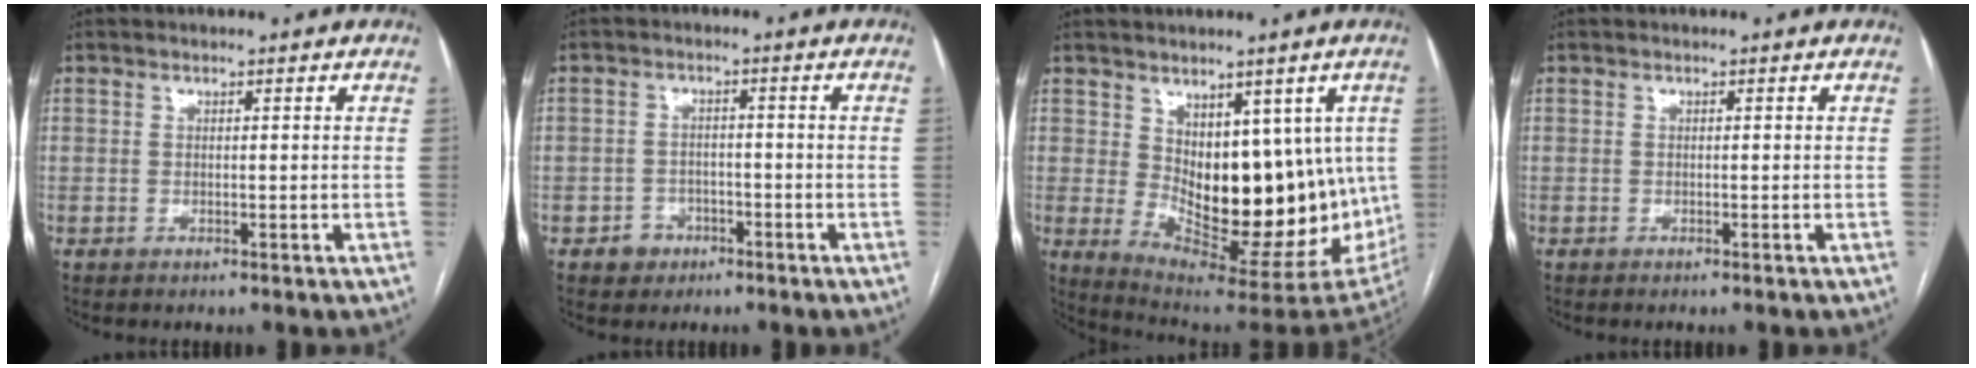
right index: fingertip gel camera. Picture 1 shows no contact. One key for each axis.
{"total": 3.3, "fx": -1.8, "fy": 2.7, "fz": 0.6, "tx": -0.003, "ty": 0.012, "tz": -0.025}
{"total": 17.1, "fx": 0.7, "fy": 7.8, "fz": 15.2, "tx": -0.199, "ty": -0.009, "tz": 0.036}
{"total": 0.0}